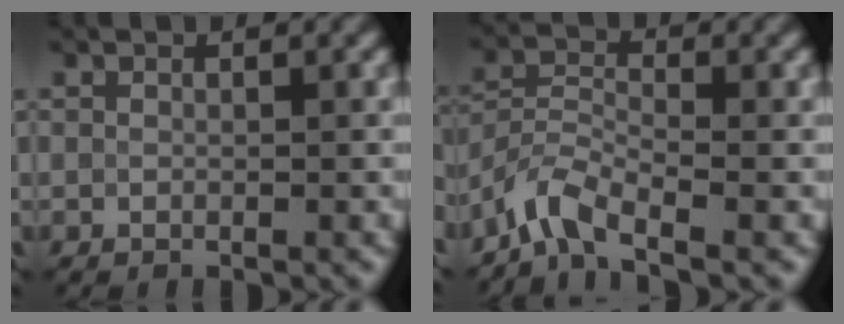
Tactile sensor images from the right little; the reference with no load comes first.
{"total": 3.9, "force": [-3.1, 1.1, 2.2], "torque": [-0.045, 0.002, -0.075]}